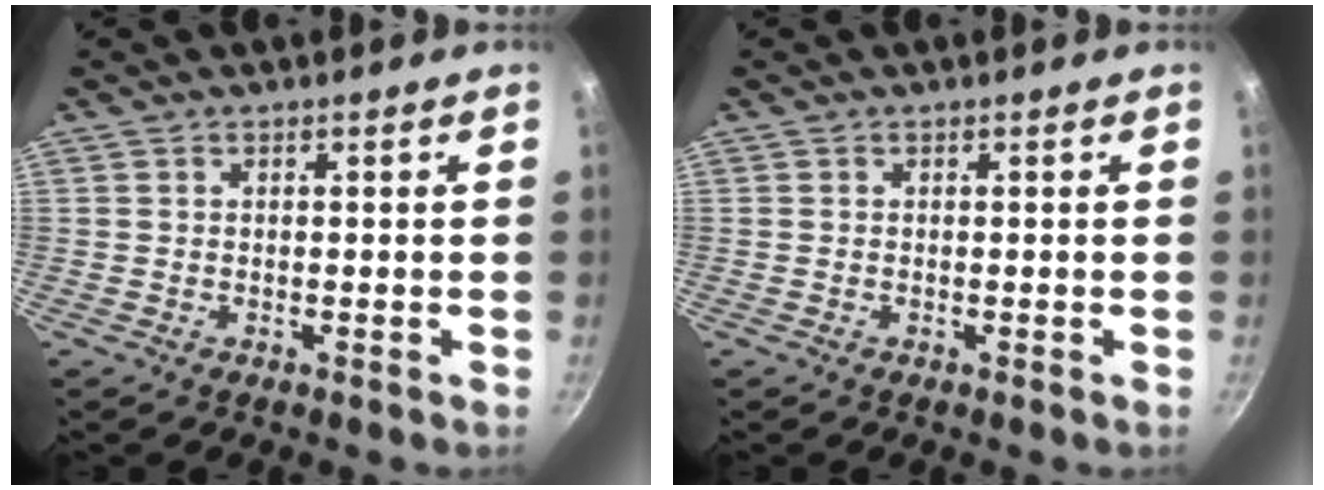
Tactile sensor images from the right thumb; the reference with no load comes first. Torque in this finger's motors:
{"motor_torque": [-0.09, -0.10, -0.27, 0.66, -0.01]}